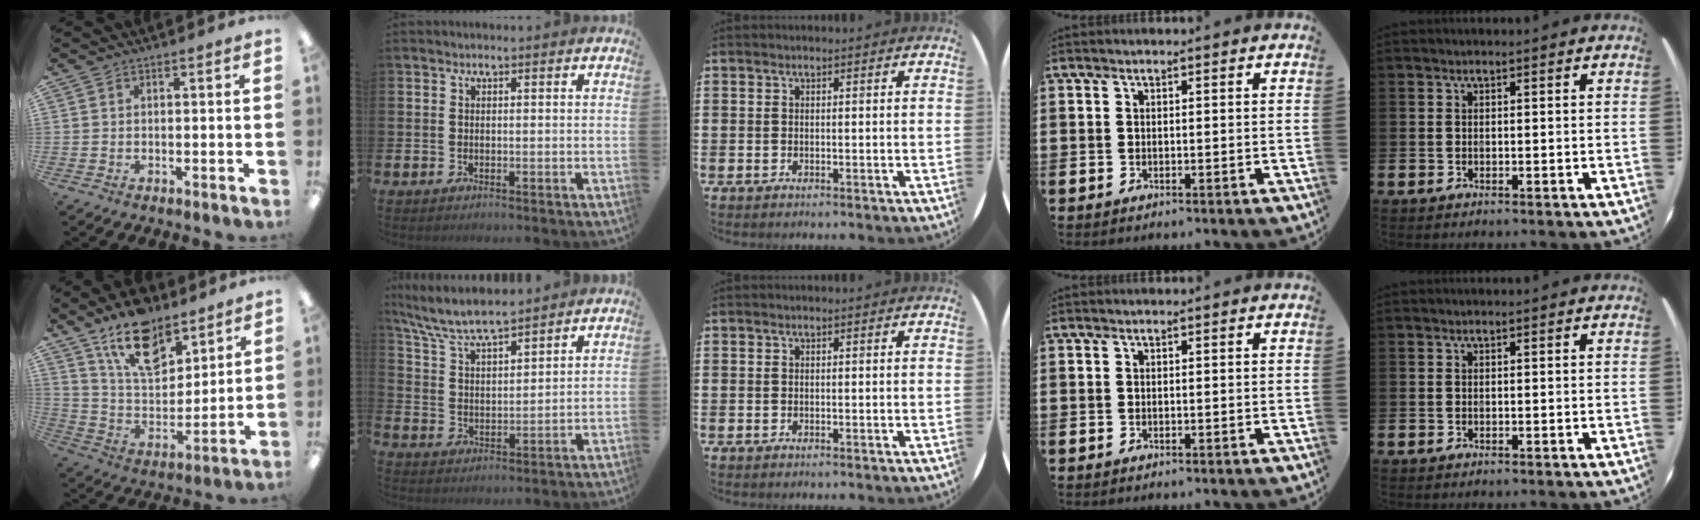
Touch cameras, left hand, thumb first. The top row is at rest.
{"thumb": {"total": 16.5, "force": [11.8, 8.3, 8.1], "torque": [-0.139, -0.063, 0.213]}, "index": {"total": 7.4, "force": [6.9, 1.0, 2.5], "torque": [-0.077, -0.036, 0.123]}}